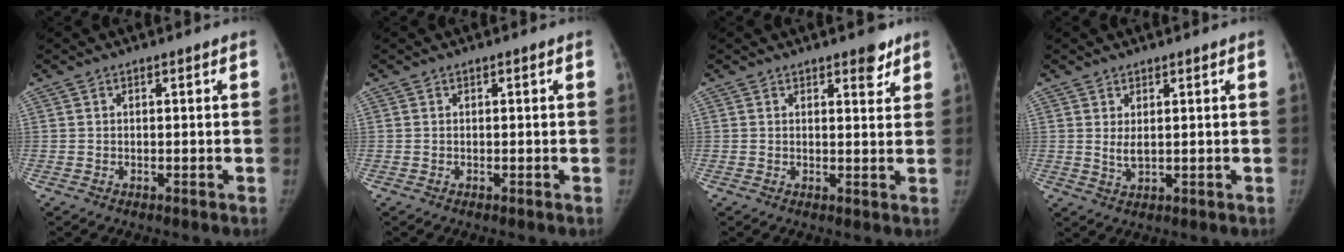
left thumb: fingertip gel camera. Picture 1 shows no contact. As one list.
[{"total": 0.0}, {"total": 3.5, "force": [2.5, 1.4, 2.0], "torque": [-0.010, -0.015, 0.032]}, {"total": 2.4, "force": [0.8, 1.1, 2.0], "torque": [-0.035, -0.012, 0.020]}]